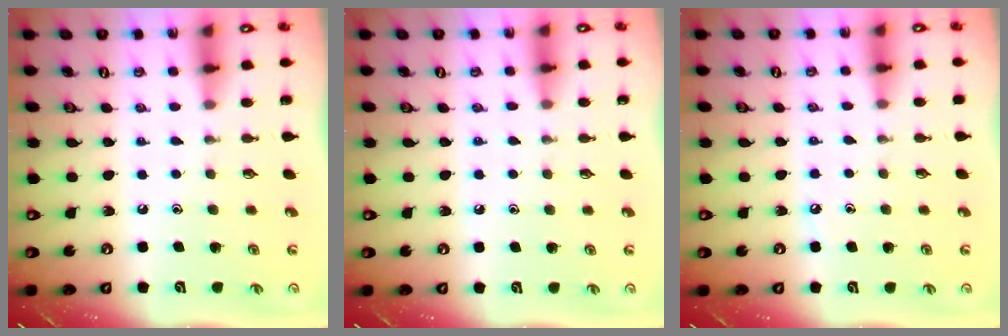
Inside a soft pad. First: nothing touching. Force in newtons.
{"total": 3.0, "press": 3.0, "slide": 0.4}
{"total": 2.9, "press": 2.8, "slide": 0.4}